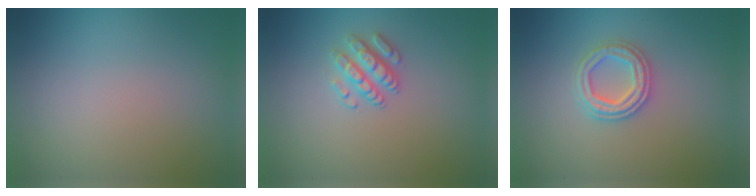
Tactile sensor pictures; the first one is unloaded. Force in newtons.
{"total": 2.6, "press": 2.5, "slide": 0.7}
{"total": 2.9, "press": 2.9, "slide": 0.6}